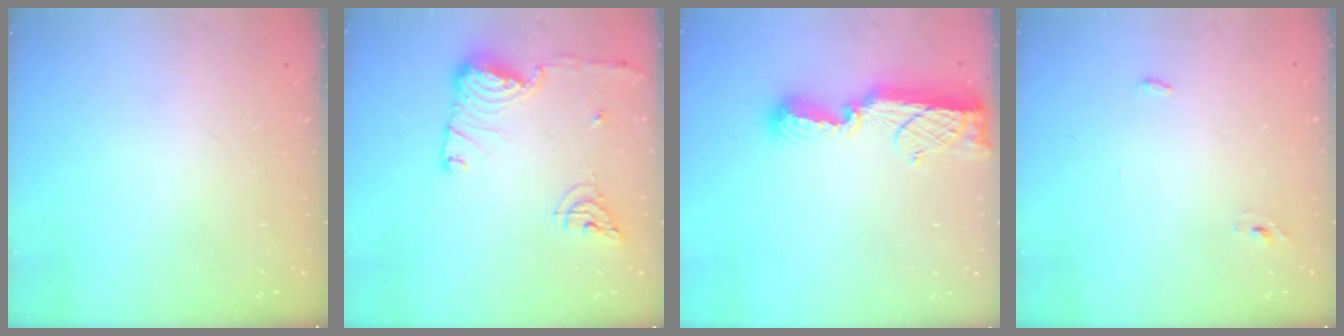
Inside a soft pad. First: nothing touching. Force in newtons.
{"total": 13.7, "press": 13.6, "slide": 1.5}
{"total": 11.3, "press": 11.3, "slide": 0.8}
{"total": 2.7, "press": 2.6, "slide": 0.9}